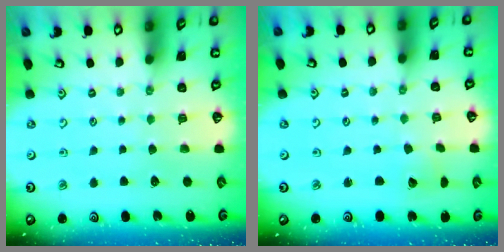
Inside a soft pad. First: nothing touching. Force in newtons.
{"total": 2.0, "press": 2.0, "slide": 0.3}